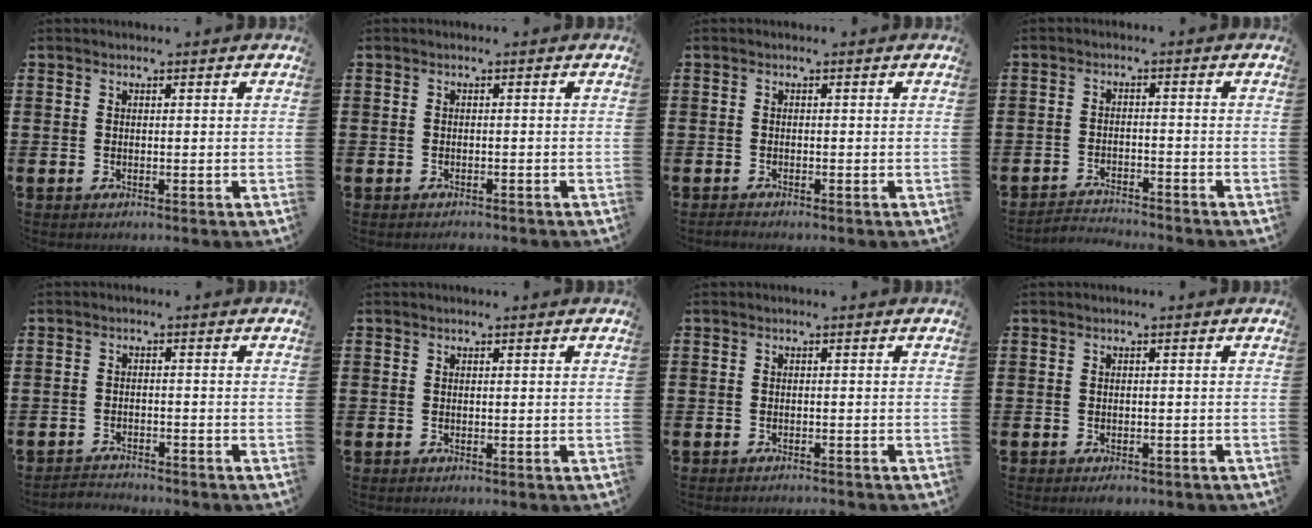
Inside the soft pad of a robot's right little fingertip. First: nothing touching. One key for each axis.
{"total": 0.7, "fx": -0.7, "fy": 0.1, "fz": 0.1, "tx": -0.004, "ty": -0.002, "tz": -0.013}
{"total": 0.6, "fx": -0.5, "fy": 0.1, "fz": 0.2, "tx": -0.006, "ty": 0.000, "tz": -0.011}
{"total": 2.5, "fx": -2.5, "fy": 0.0, "fz": -0.1, "tx": -0.005, "ty": 0.002, "tz": -0.054}
{"total": 1.9, "fx": -1.9, "fy": 0.0, "fz": -0.3, "tx": 0.000, "ty": 0.004, "tz": -0.043}
{"total": 0.0}
{"total": 0.7, "fx": -0.7, "fy": -0.1, "fz": 0.0, "tx": 0.000, "ty": 0.000, "tz": -0.015}
{"total": 0.7, "fx": -0.6, "fy": 0.2, "fz": 0.3, "tx": -0.006, "ty": -0.001, "tz": -0.012}